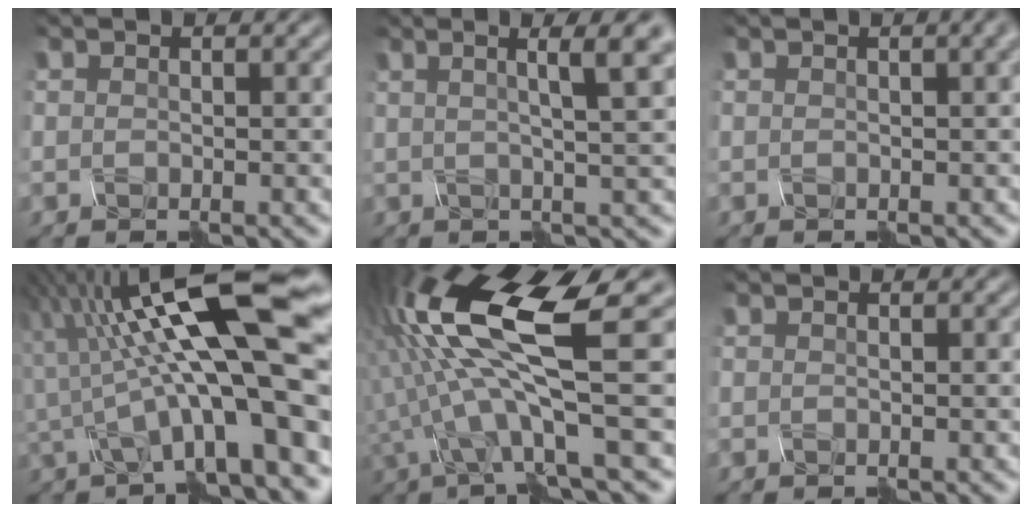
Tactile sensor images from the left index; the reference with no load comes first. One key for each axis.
{"total": 4.2, "fx": 0.7, "fy": -0.3, "fz": 4.1, "tx": -0.061, "ty": -0.006, "tz": 0.039}
{"total": 5.4, "fx": 2.5, "fy": 2.6, "fz": 4.0, "tx": -0.004, "ty": 0.033, "tz": 0.021}
{"total": 11.7, "fx": -1.0, "fy": 2.0, "fz": 11.5, "tx": -0.191, "ty": -0.001, "tz": 0.014}
{"total": 8.9, "fx": -0.9, "fy": 0.8, "fz": 8.9, "tx": -0.206, "ty": -0.010, "tz": 0.022}
{"total": 0.0}